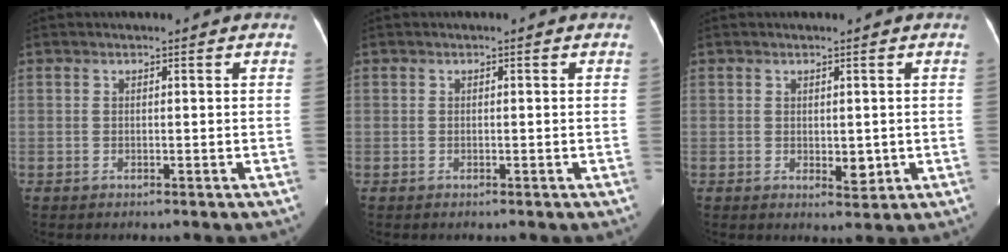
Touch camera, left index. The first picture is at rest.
{"total": 0.0}
{"total": 2.5, "force": [0.2, 1.4, 2.0], "torque": [-0.029, -0.006, 0.010]}